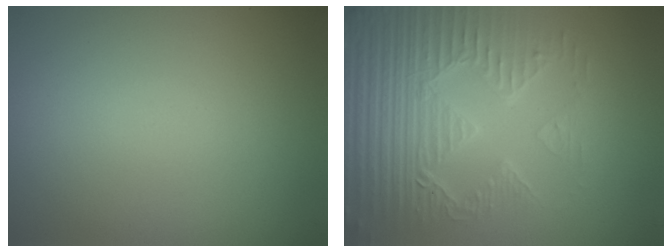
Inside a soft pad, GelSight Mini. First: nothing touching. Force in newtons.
{"total": 5.8, "press": 5.2, "slide": 2.6}